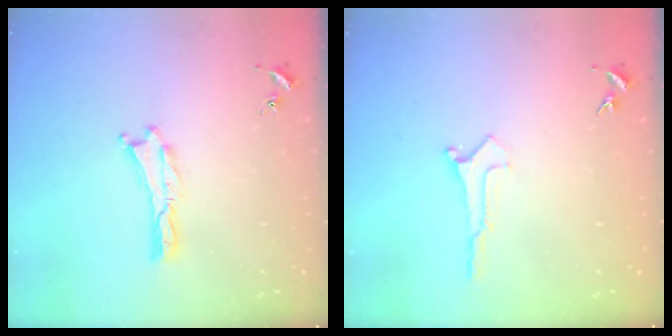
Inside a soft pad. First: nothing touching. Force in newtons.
{"total": 0.0}